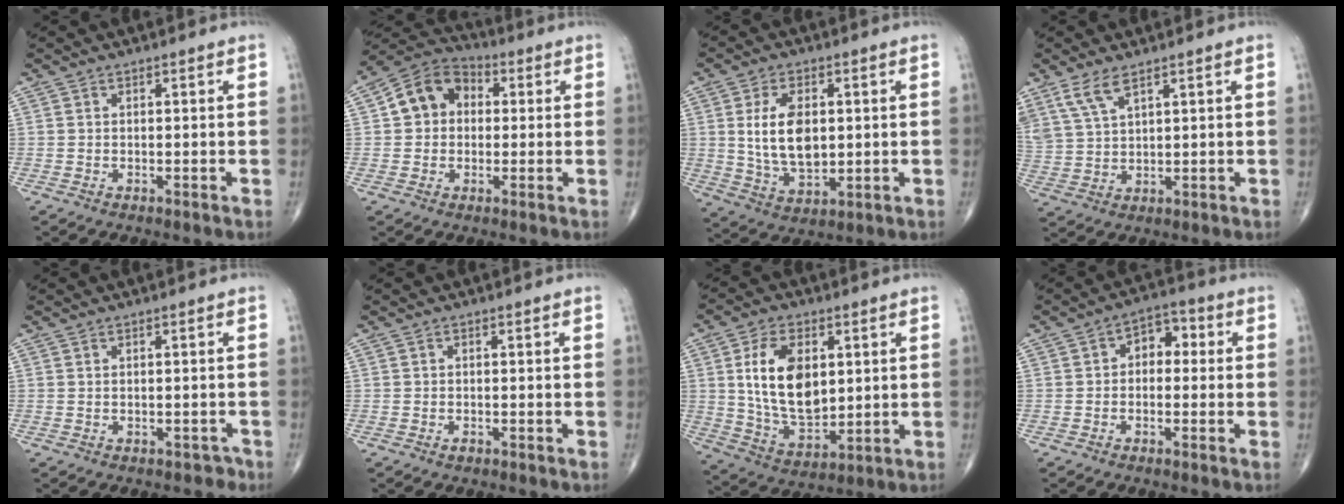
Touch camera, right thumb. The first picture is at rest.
{"total": 10.1, "force": [1.4, 8.1, 5.9], "torque": [-0.081, 0.025, 0.008]}
{"total": 11.2, "force": [1.4, 6.5, 9.1], "torque": [-0.156, -0.015, 0.034]}
{"total": 6.3, "force": [4.4, 2.1, 4.1], "torque": [-0.093, -0.011, 0.098]}
{"total": 1.0, "force": [-0.4, 0.7, 0.5], "torque": [-0.005, 0.012, -0.001]}
{"total": 0.8, "force": [-0.5, 0.5, 0.4], "torque": [-0.003, 0.001, -0.008]}
{"total": 14.9, "force": [2.9, 8.7, 11.7], "torque": [-0.194, -0.020, 0.061]}
{"total": 5.6, "force": [0.4, 3.9, 4.0], "torque": [-0.031, 0.022, -0.007]}